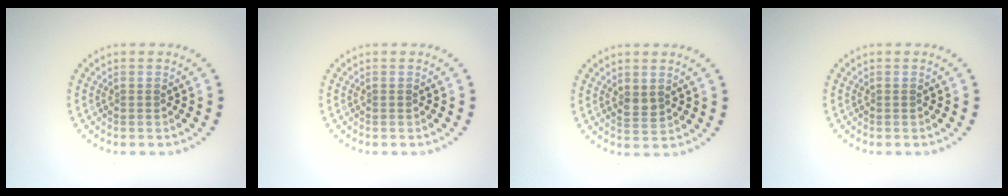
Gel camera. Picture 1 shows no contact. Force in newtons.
{"total": 0.0}
{"total": 1.3, "press": 1.3, "slide": 0.4}
{"total": 0.0}